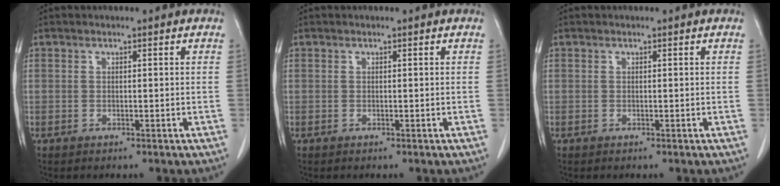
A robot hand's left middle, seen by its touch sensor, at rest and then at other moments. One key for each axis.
{"total": 0.0}
{"total": 0.0}